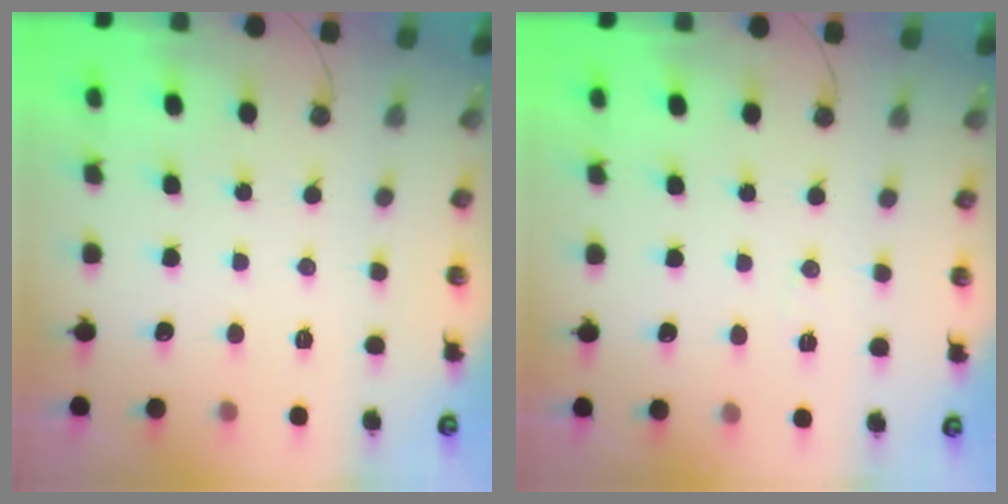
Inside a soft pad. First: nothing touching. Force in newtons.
{"total": 3.7, "press": 2.2, "slide": 3.0}